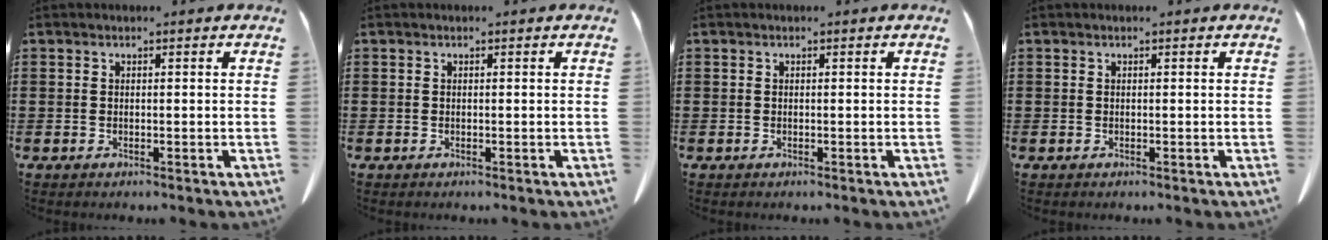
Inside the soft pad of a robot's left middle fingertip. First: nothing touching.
{"total": 0.0}
{"total": 0.0}
{"total": 0.0}